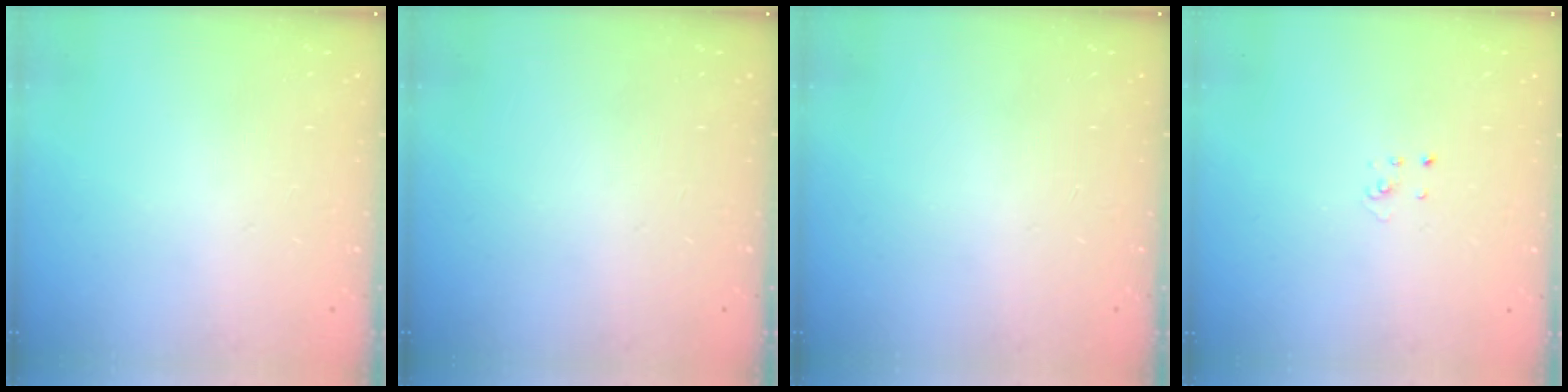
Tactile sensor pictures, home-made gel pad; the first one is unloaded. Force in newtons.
{"total": 0.0}
{"total": 0.0}
{"total": 2.1, "press": 2.1, "slide": 0.1}